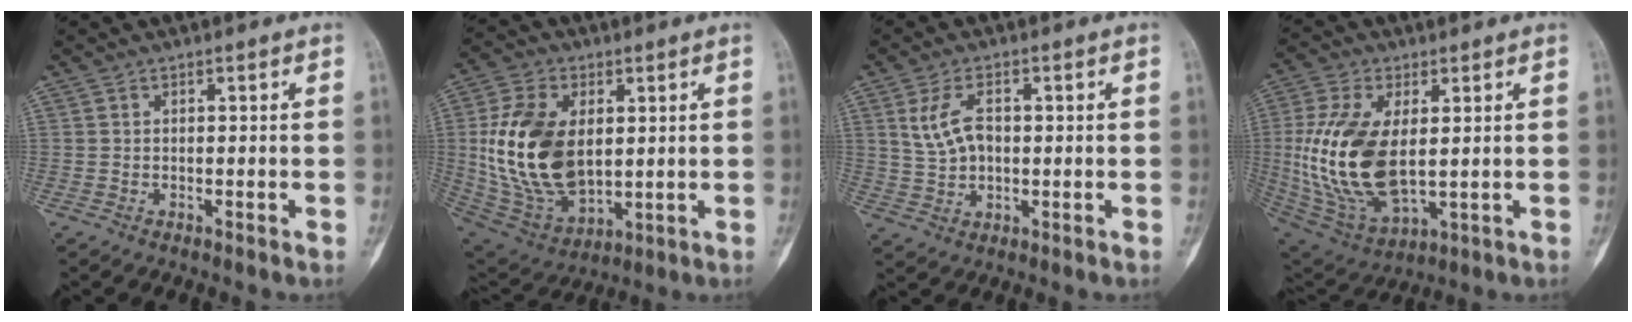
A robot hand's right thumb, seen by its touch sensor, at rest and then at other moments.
{"total": 20.3, "force": [2.1, 12.7, 15.7], "torque": [-0.288, -0.013, 0.055]}
{"total": 6.3, "force": [1.2, 3.9, 4.8], "torque": [-0.088, 0.012, 0.026]}
{"total": 19.2, "force": [1.2, 10.4, 16.2], "torque": [-0.337, -0.011, 0.038]}